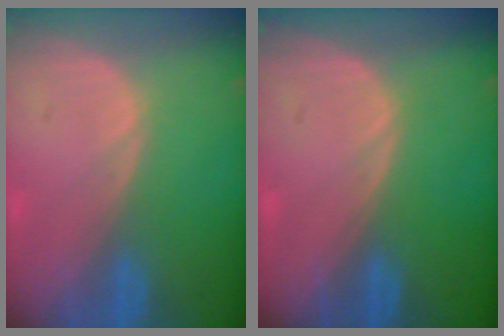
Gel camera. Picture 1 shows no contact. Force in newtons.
{"total": 0.0}